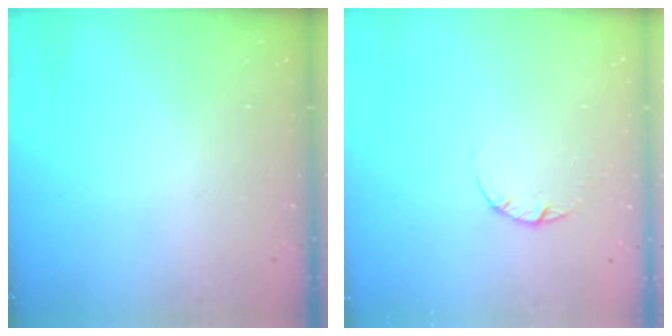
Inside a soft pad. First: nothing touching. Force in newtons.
{"total": 2.2, "press": 2.2, "slide": 0.3}